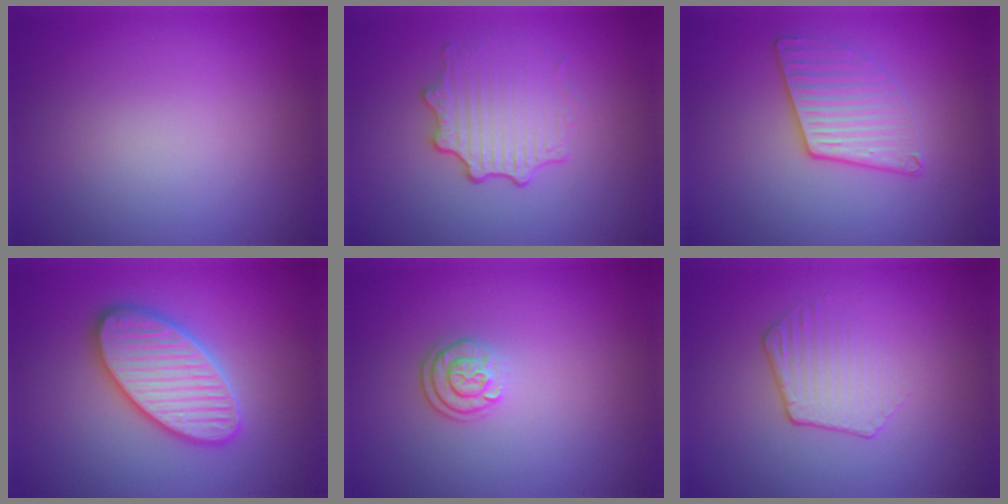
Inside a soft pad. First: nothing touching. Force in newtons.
{"total": 3.5, "press": 2.7, "slide": 2.2}
{"total": 2.8, "press": 2.3, "slide": 1.6}
{"total": 5.8, "press": 5.8, "slide": 0.7}
{"total": 2.2, "press": 1.8, "slide": 1.3}
{"total": 2.1, "press": 1.5, "slide": 1.4}